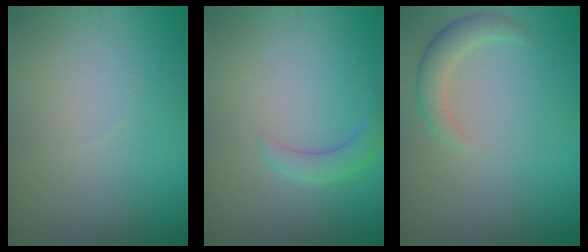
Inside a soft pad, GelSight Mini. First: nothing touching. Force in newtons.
{"total": 2.0, "press": 2.0, "slide": 0.1}
{"total": 2.3, "press": 2.3, "slide": 0.3}